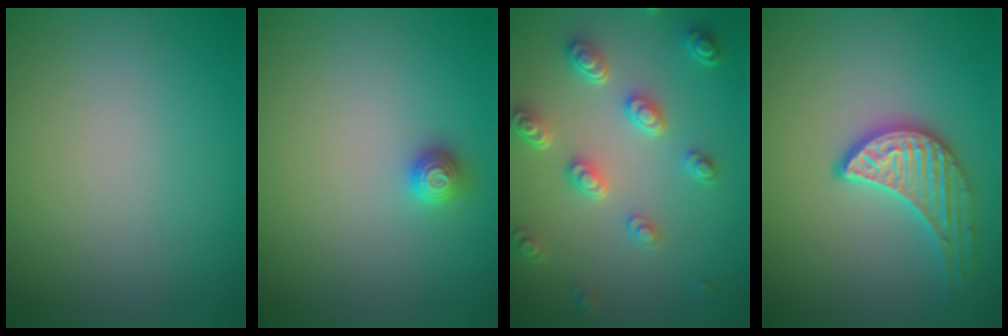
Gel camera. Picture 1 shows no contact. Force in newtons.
{"total": 1.2, "press": 1.1, "slide": 0.2}
{"total": 4.7, "press": 3.6, "slide": 2.9}
{"total": 3.3, "press": 3.3, "slide": 0.3}